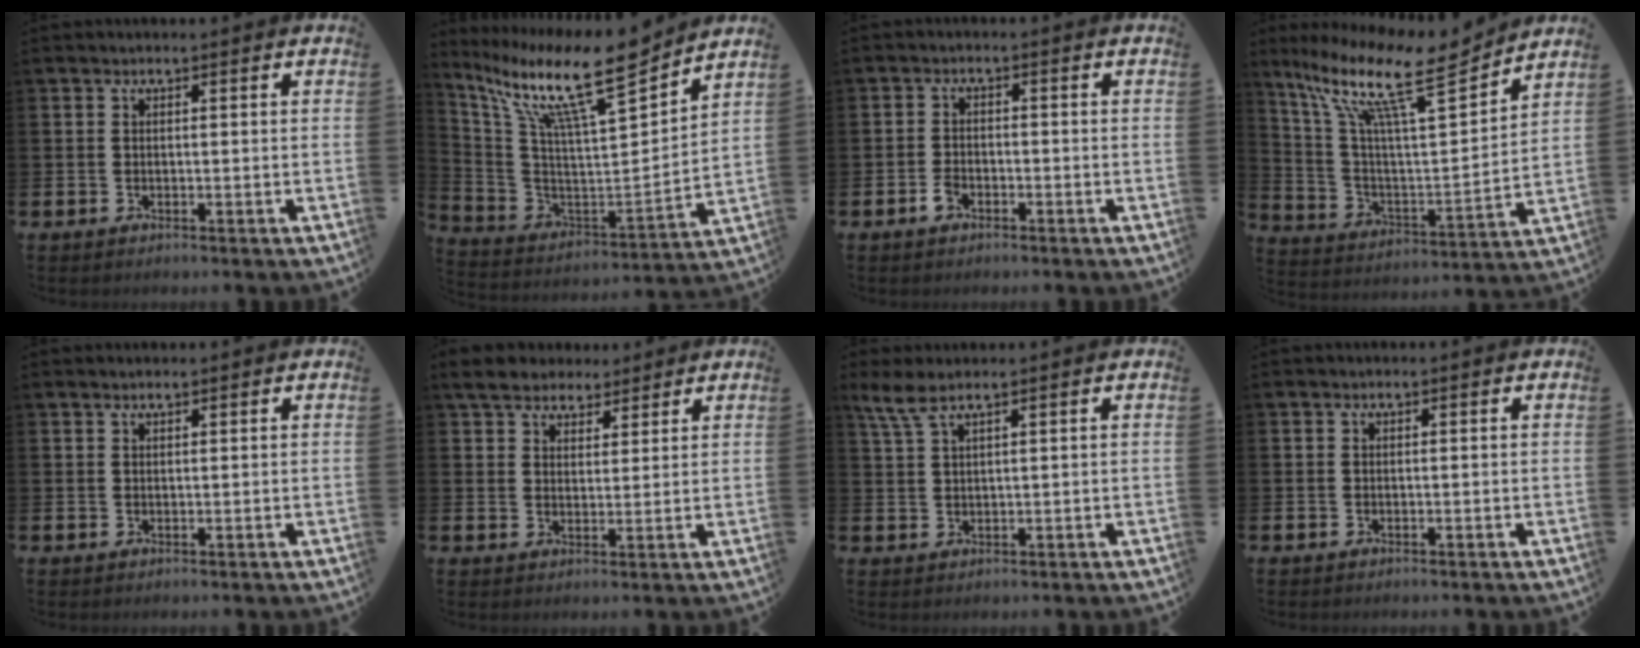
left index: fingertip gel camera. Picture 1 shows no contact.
{"total": 14.2, "force": [11.1, 1.6, 8.7], "torque": [-0.189, -0.078, 0.183]}
{"total": 1.9, "force": [-1.2, 1.1, 0.9], "torque": [-0.023, 0.006, -0.024]}
{"total": 14.1, "force": [10.0, 3.5, 9.4], "torque": [-0.203, -0.057, 0.162]}
{"total": 1.0, "force": [0.9, 0.1, 0.2], "torque": [0.000, 0.000, 0.016]}
{"total": 5.1, "force": [4.6, 2.1, 0.9], "torque": [-0.025, -0.013, 0.082]}
{"total": 3.5, "force": [2.5, 0.7, 2.4], "torque": [-0.055, 0.000, 0.047]}
{"total": 0.0}